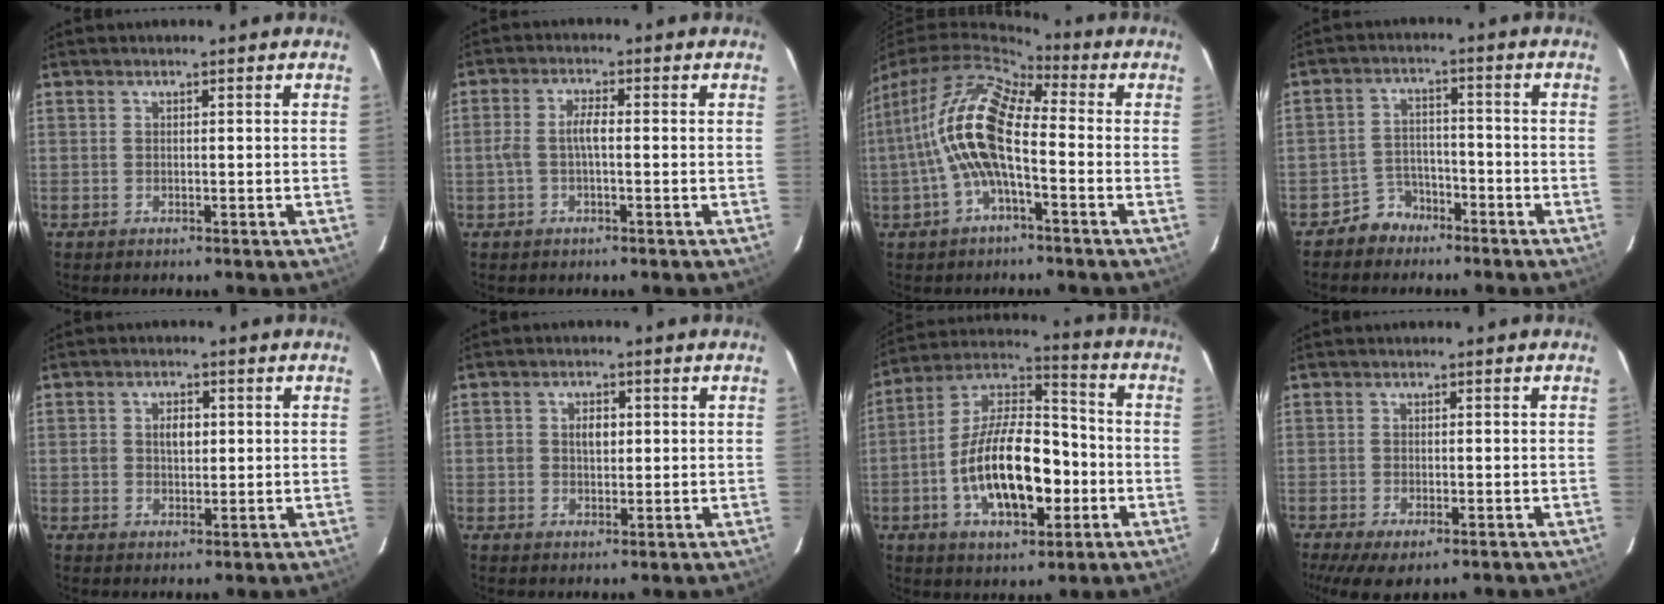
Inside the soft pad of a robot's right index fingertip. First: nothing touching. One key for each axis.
{"total": 3.6, "fx": -0.6, "fy": 1.0, "fz": 3.4, "tx": -0.073, "ty": 0.009, "tz": -0.011}
{"total": 12.4, "fx": -1.5, "fy": 4.2, "fz": 11.5, "tx": -0.224, "ty": 0.012, "tz": -0.031}
{"total": 5.2, "fx": -3.9, "fy": 3.4, "fz": 0.1, "tx": -0.012, "ty": 0.023, "tz": -0.068}
{"total": 3.6, "fx": 0.5, "fy": 2.6, "fz": 2.5, "tx": -0.038, "ty": 0.008, "tz": 0.009}
{"total": 3.4, "fx": 0.4, "fy": 2.5, "fz": 2.2, "tx": -0.035, "ty": 0.008, "tz": 0.007}
{"total": 19.1, "fx": -4.9, "fy": 9.0, "fz": 16.1, "tx": -0.306, "ty": 0.010, "tz": -0.082}
{"total": 7.3, "fx": -4.4, "fy": 2.9, "fz": 5.0, "tx": -0.110, "ty": -0.032, "tz": -0.070}